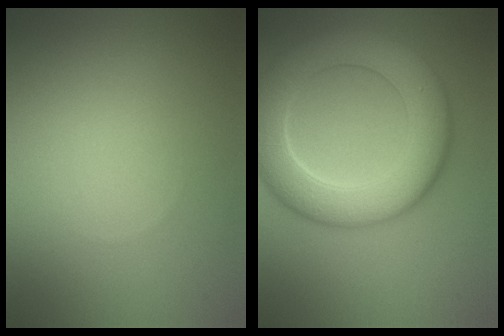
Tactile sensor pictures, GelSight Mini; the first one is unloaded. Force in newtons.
{"total": 8.8, "press": 8.8, "slide": 0.7}